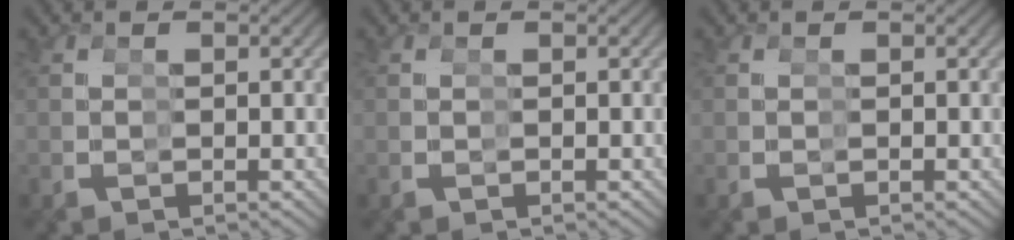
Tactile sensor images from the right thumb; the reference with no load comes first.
{"total": 0.0}
{"total": 0.0}